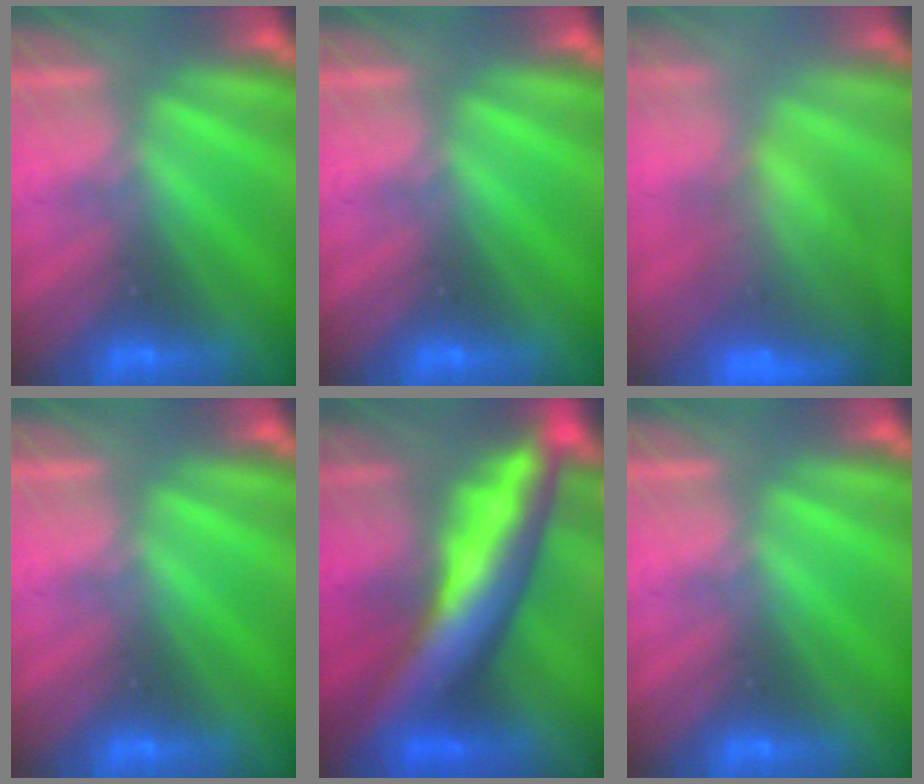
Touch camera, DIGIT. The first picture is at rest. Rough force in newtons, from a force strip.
{"total": 0.0}
{"total": 9.0}
{"total": 0.0}
{"total": 8.5}
{"total": 0.0}